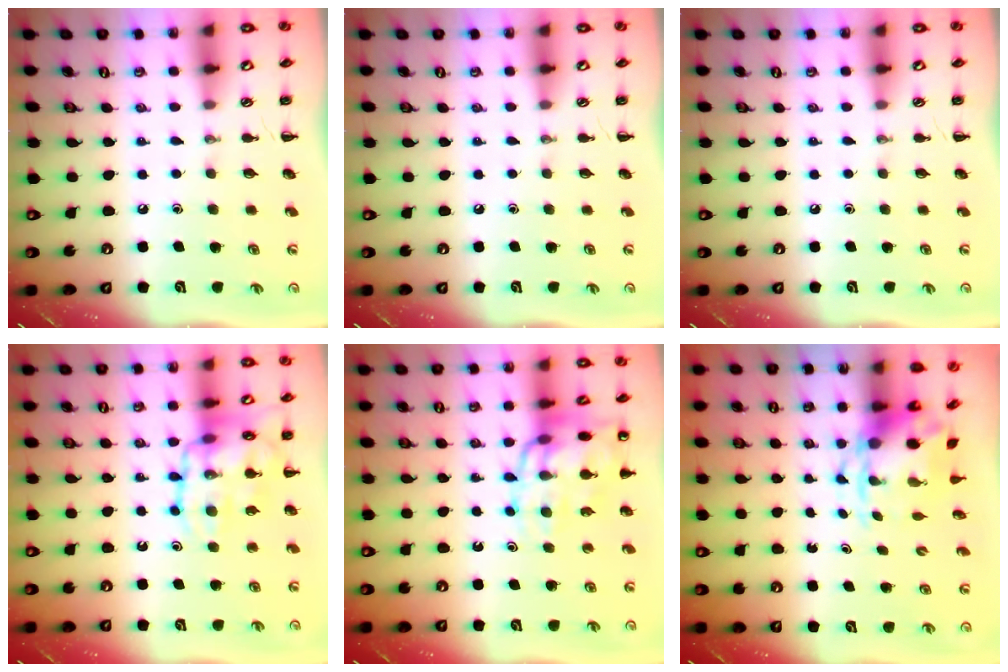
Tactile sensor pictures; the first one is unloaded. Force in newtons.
{"total": 0.0}
{"total": 0.0}
{"total": 16.1, "press": 16.0, "slide": 1.5}
{"total": 15.2, "press": 15.0, "slide": 2.0}
{"total": 3.7, "press": 3.6, "slide": 0.8}